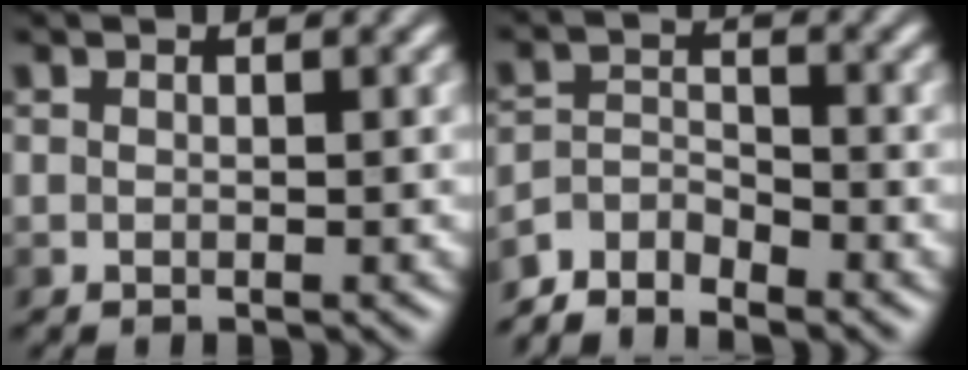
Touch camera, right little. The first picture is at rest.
{"total": 3.7, "force": [-3.4, 1.2, 0.8], "torque": [-0.013, 0.001, -0.075]}